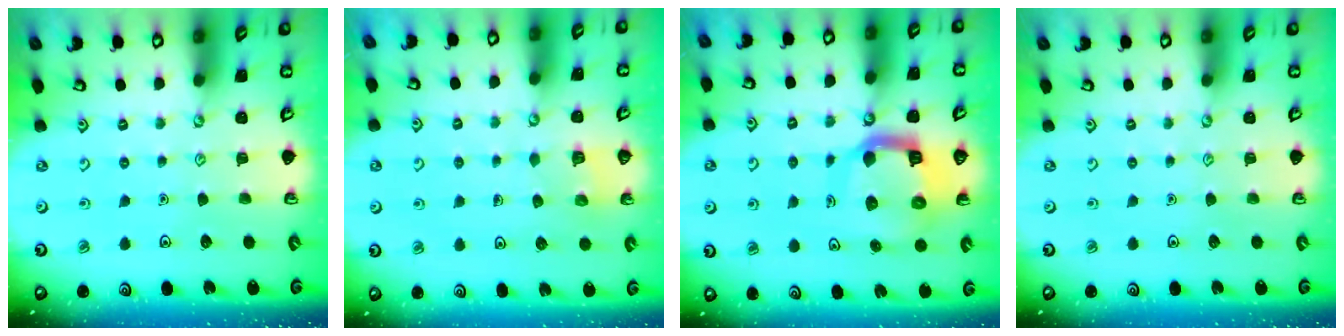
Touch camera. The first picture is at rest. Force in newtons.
{"total": 3.2, "press": 3.2, "slide": 0.2}
{"total": 12.5, "press": 12.4, "slide": 1.5}
{"total": 0.0}